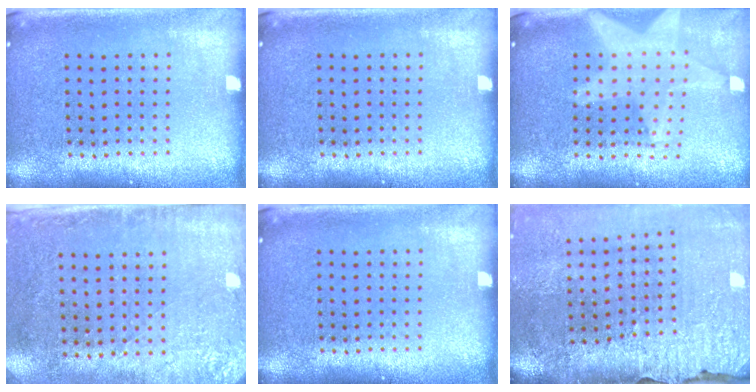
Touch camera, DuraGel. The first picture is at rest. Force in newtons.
{"total": 0.0}
{"total": 2.2, "press": 1.8, "slide": 1.3}
{"total": 2.8, "press": 2.3, "slide": 1.6}
{"total": 0.0}
{"total": 3.8, "press": 3.3, "slide": 1.9}